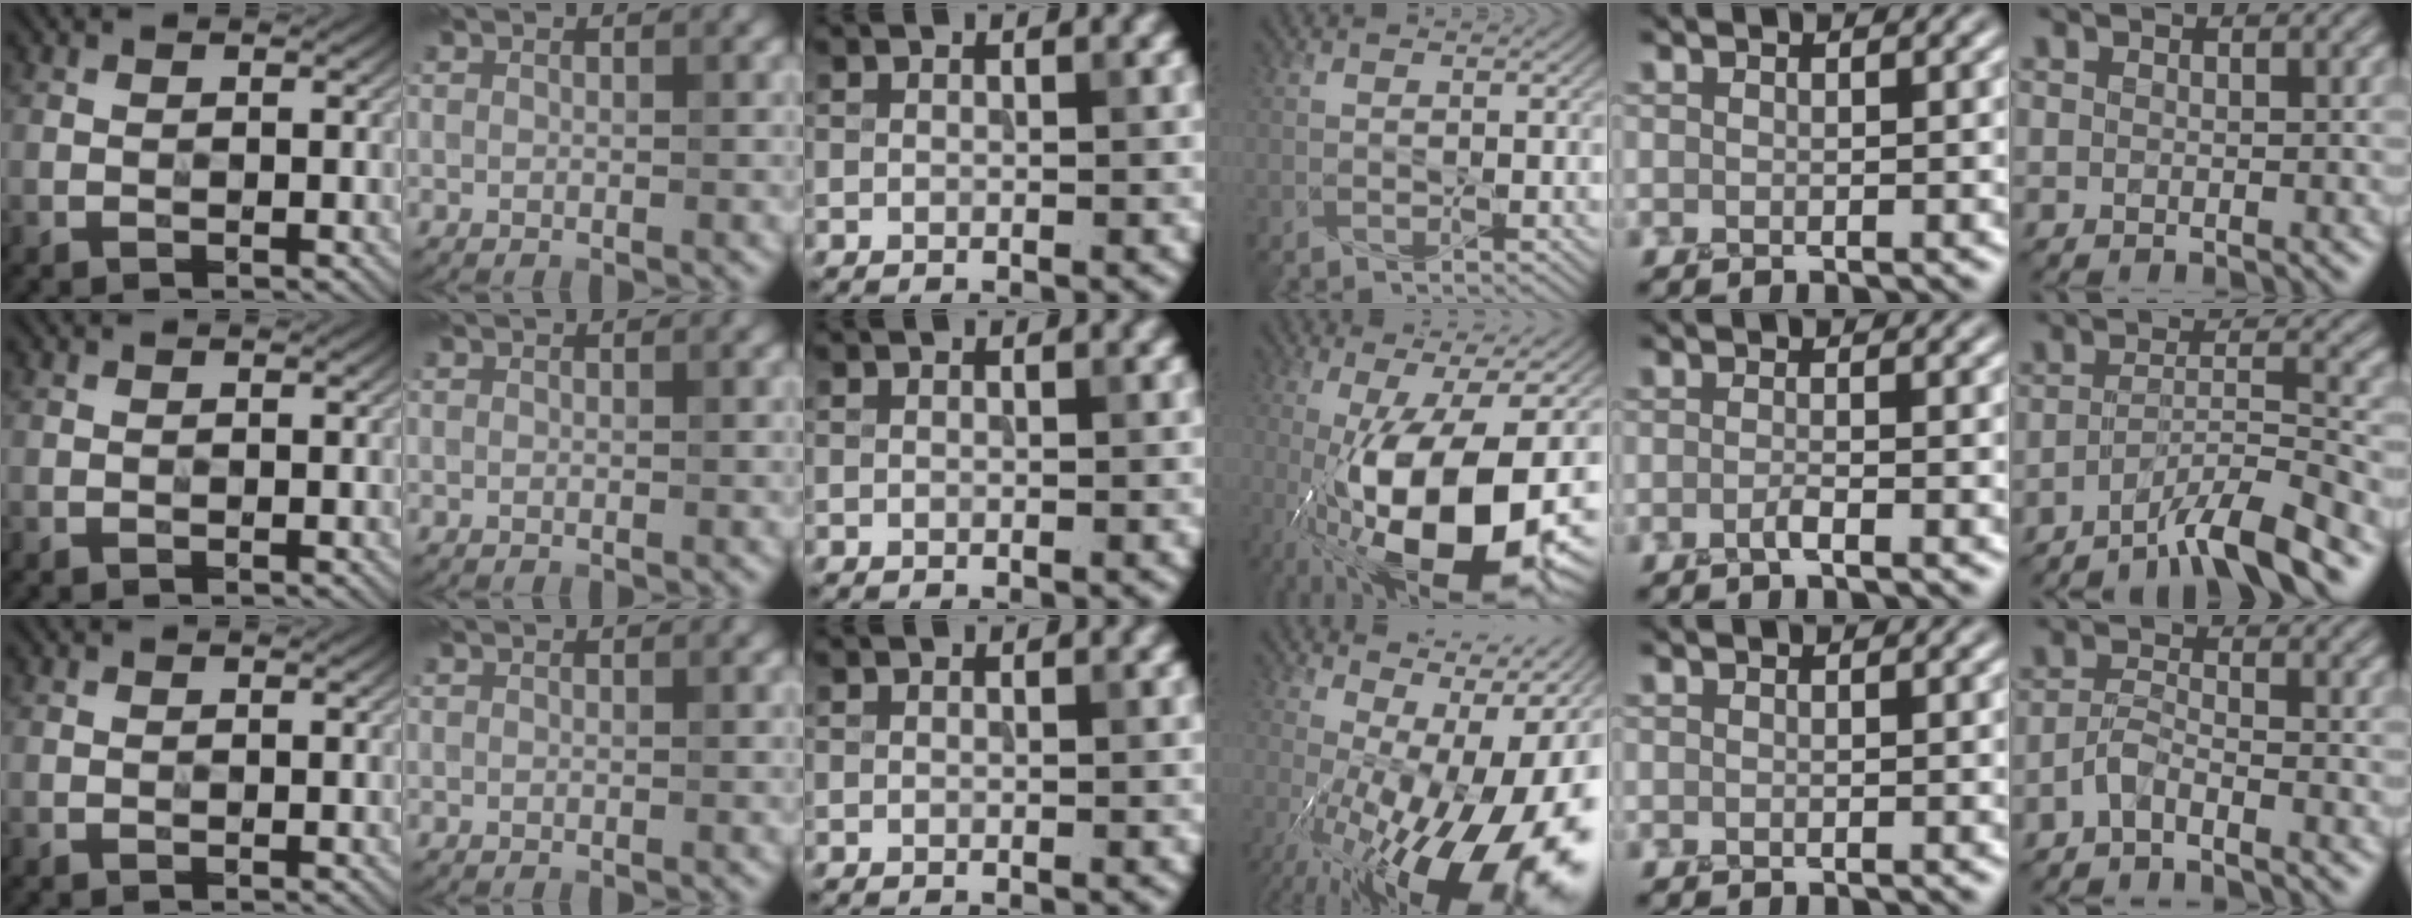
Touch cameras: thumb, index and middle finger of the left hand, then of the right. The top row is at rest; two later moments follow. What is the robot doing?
{"motion": "press", "object": "grip strengthener"}